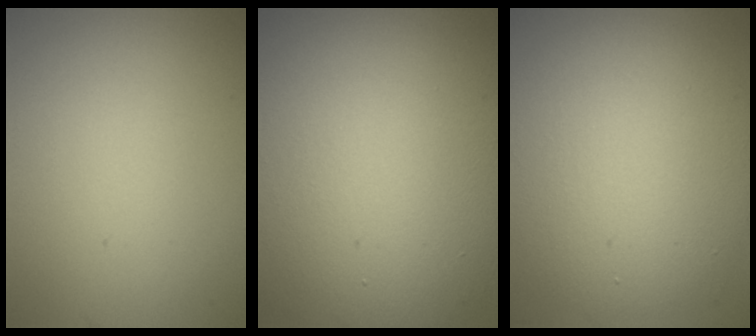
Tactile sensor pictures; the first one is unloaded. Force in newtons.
{"total": 14.6, "press": 14.5, "slide": 0.5}
{"total": 9.6, "press": 9.6, "slide": 0.4}